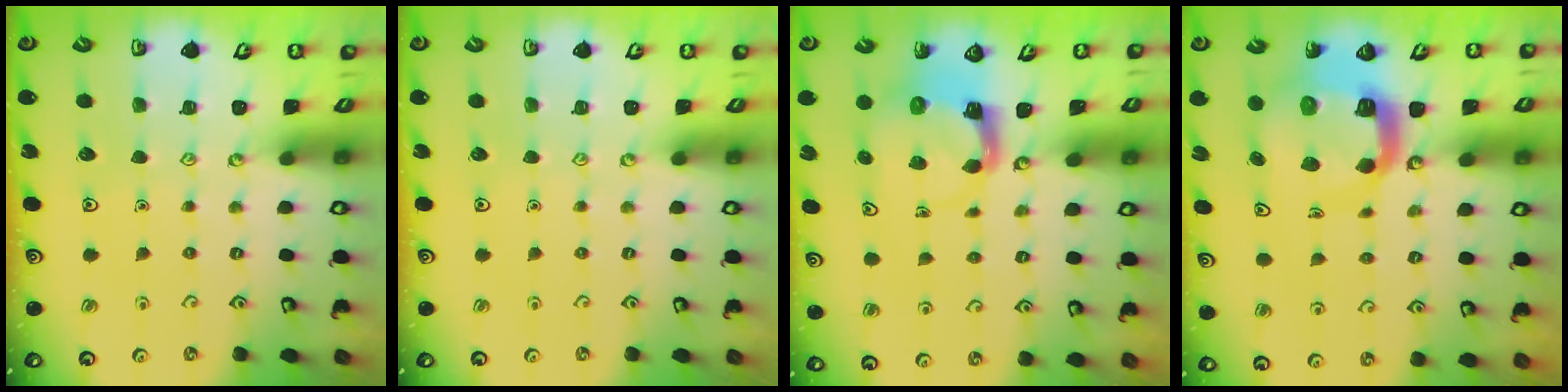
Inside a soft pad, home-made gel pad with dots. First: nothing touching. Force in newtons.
{"total": 0.0}
{"total": 3.7, "press": 3.7, "slide": 0.7}
{"total": 11.3, "press": 11.2, "slide": 1.5}